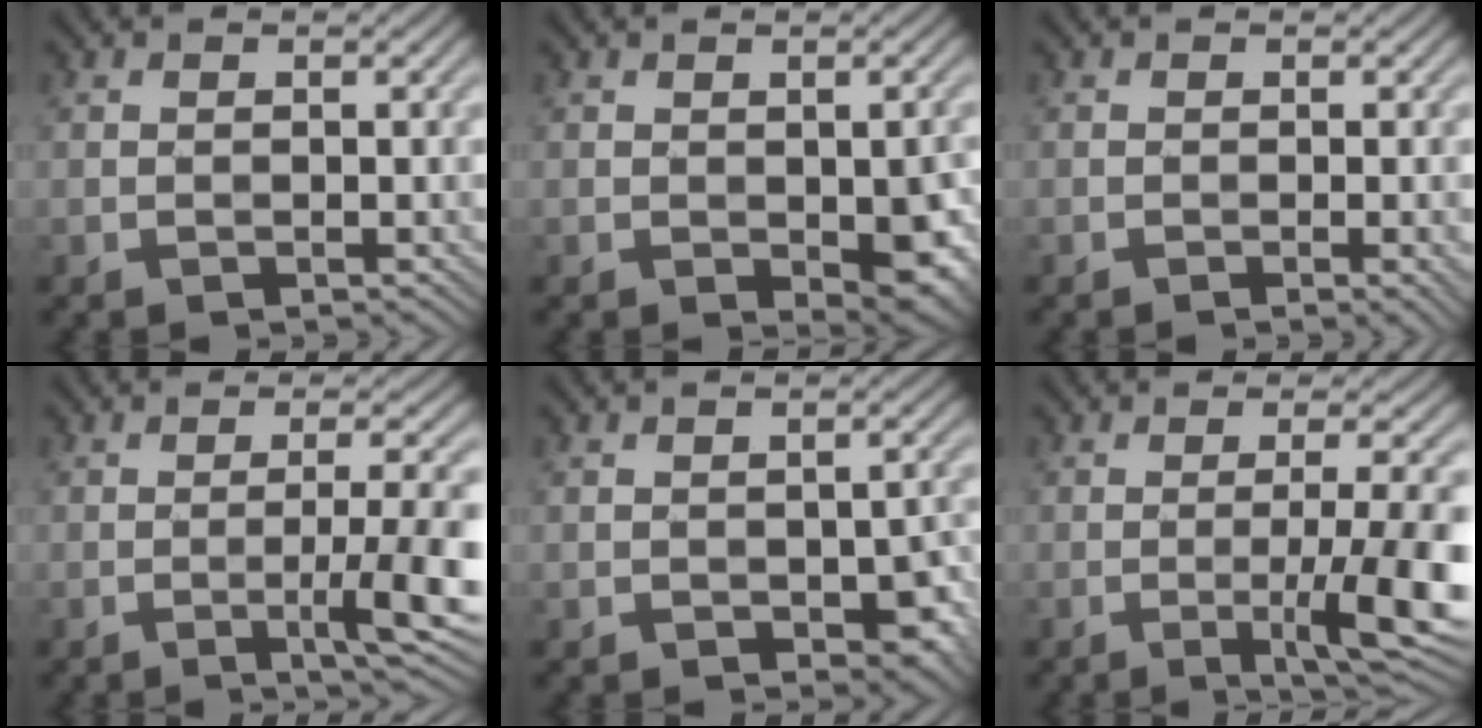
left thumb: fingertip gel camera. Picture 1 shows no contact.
{"total": 5.5, "force": [-1.3, 2.9, 4.5], "torque": [-0.058, -0.019, -0.007]}
{"total": 1.7, "force": [-0.5, 0.2, 1.6], "torque": [-0.024, -0.001, -0.009]}
{"total": 7.2, "force": [-1.6, 1.0, 6.9], "torque": [-0.108, 0.004, -0.026]}
{"total": 4.5, "force": [-1.4, 2.6, 3.4], "torque": [-0.044, -0.014, -0.014]}
{"total": 9.6, "force": [-2.1, 1.8, 9.2], "torque": [-0.133, -0.001, -0.030]}